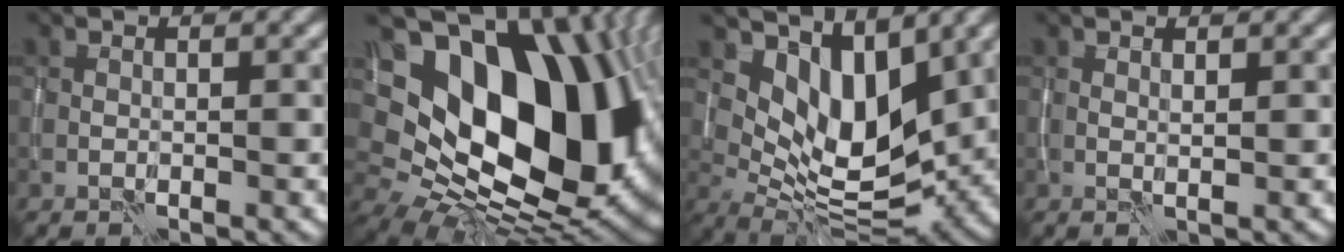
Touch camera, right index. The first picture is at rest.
{"total": 19.2, "force": [4.0, 13.2, 13.3], "torque": [-0.237, -0.022, 0.103]}
{"total": 7.7, "force": [3.4, 3.9, 5.8], "torque": [-0.102, -0.017, 0.058]}
{"total": 0.8, "force": [0.7, -0.1, 0.3], "torque": [-0.010, 0.000, 0.013]}